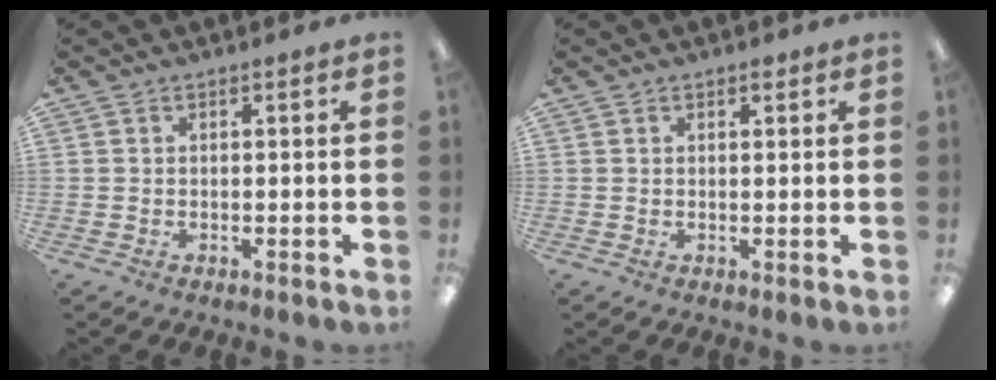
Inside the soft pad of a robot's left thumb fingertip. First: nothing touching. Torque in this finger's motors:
{"motor_torque": [-0.64, -0.08, -0.31, -0.26, 0.03]}